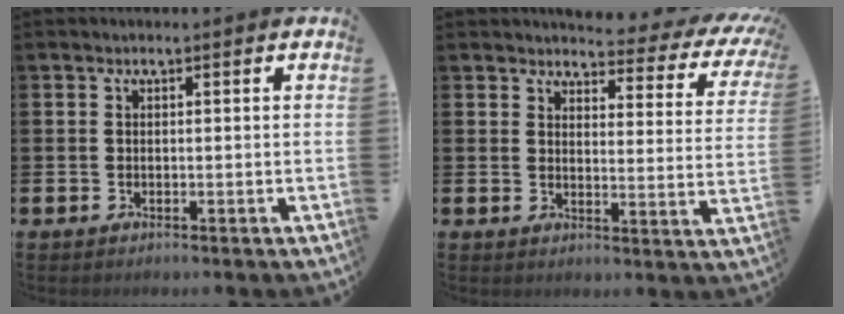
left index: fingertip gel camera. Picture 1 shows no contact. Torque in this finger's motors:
{"motor_torque": [1.14, -1.00, 0.26, 0.05]}